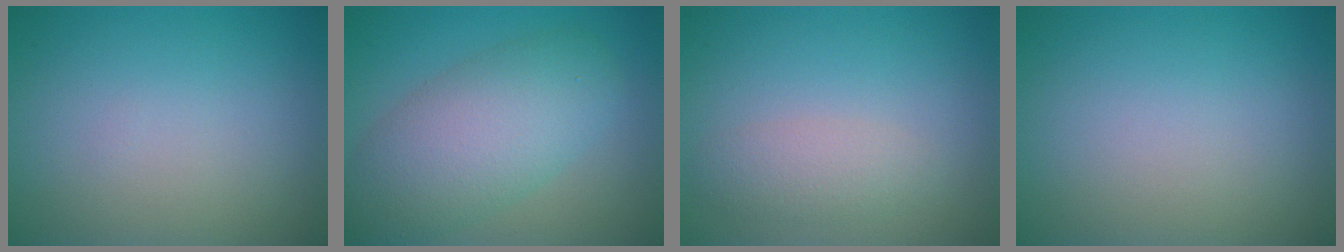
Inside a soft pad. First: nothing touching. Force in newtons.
{"total": 7.1, "press": 7.1, "slide": 0.2}
{"total": 2.1, "press": 2.1, "slide": 0.1}
{"total": 0.0}